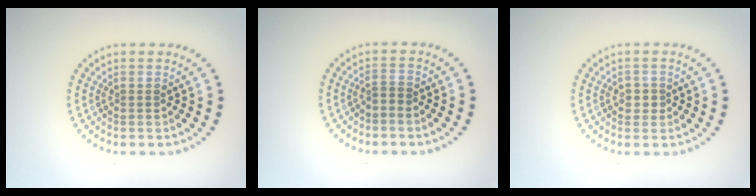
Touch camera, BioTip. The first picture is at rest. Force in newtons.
{"total": 0.8, "press": 0.5, "slide": 0.6}
{"total": 1.3, "press": 1.3, "slide": 0.4}